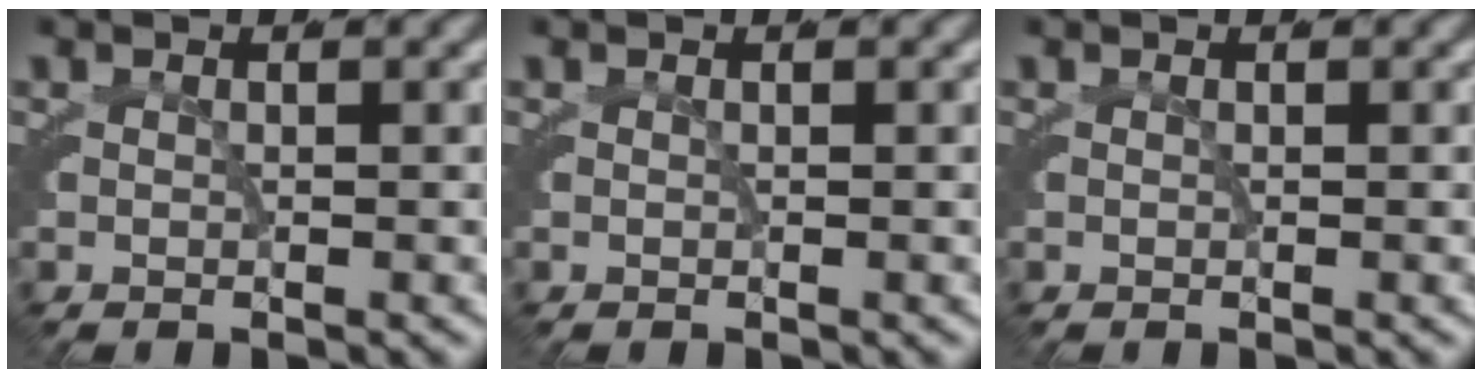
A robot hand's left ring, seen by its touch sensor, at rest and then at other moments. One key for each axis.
{"total": 0.0}
{"total": 0.0}